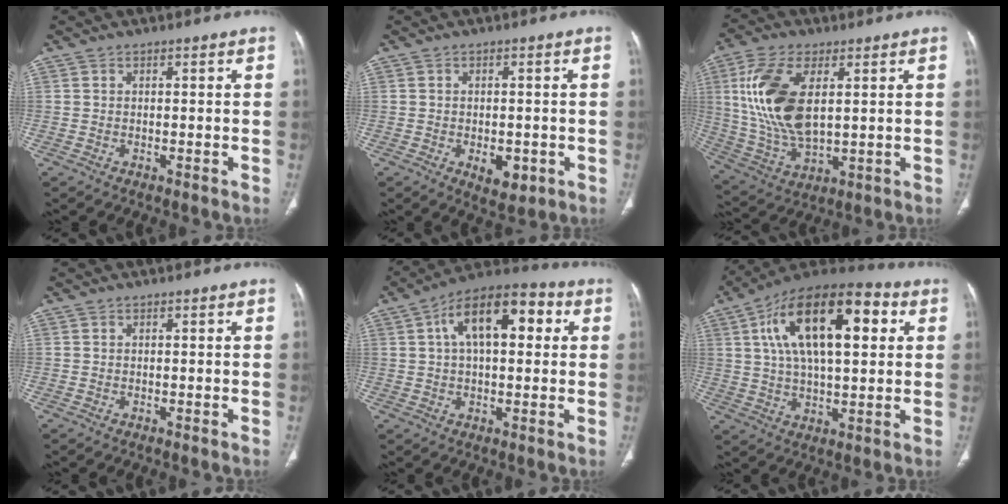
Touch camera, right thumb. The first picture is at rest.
{"total": 5.0, "force": [-1.6, 2.9, 3.8], "torque": [-0.041, -0.001, -0.012]}
{"total": 16.7, "force": [3.7, 8.4, 14.0], "torque": [-0.293, -0.011, 0.080]}
{"total": 0.0}
{"total": 15.3, "force": [4.2, 7.7, 12.6], "torque": [-0.178, 0.027, 0.057]}
{"total": 22.9, "force": [6.6, 10.4, 19.3], "torque": [-0.308, 0.013, 0.099]}